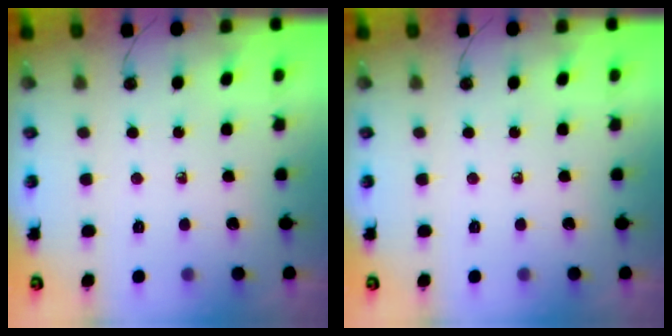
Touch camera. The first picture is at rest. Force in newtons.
{"total": 0.0}